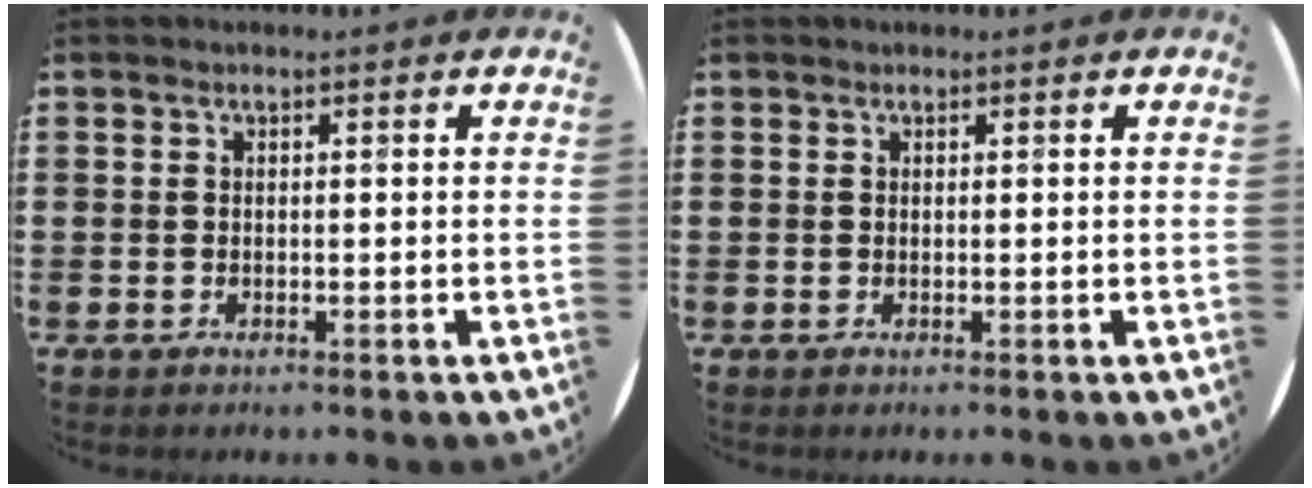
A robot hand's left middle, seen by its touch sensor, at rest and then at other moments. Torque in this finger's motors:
{"motor_torque": [-0.40, 0.06, -0.06, -0.01]}